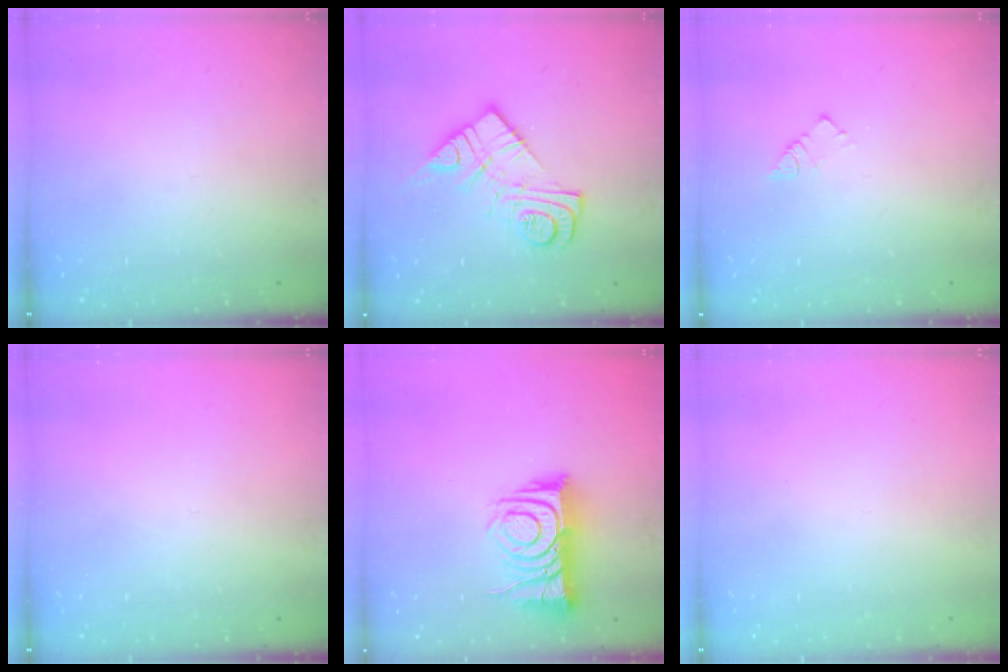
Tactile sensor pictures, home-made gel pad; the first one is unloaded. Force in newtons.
{"total": 13.9, "press": 13.8, "slide": 1.2}
{"total": 2.5, "press": 2.5, "slide": 0.1}
{"total": 0.0}
{"total": 11.3, "press": 11.2, "slide": 1.4}
{"total": 1.7, "press": 1.6, "slide": 0.1}